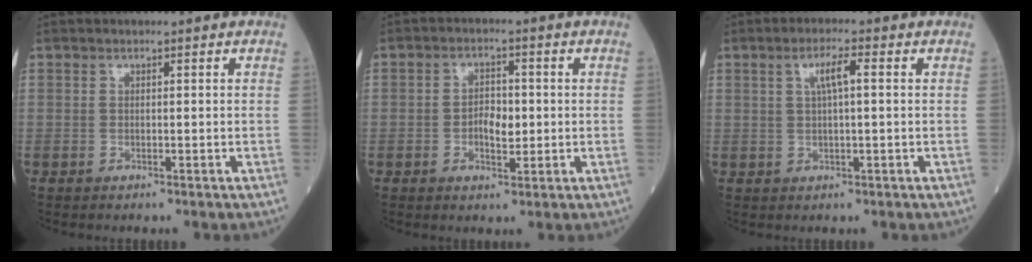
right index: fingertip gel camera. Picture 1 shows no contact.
{"total": 4.2, "force": [-0.5, 2.1, 3.6], "torque": [-0.061, 0.003, -0.007]}
{"total": 3.7, "force": [1.0, 0.4, 3.5], "torque": [-0.068, 0.008, 0.019]}